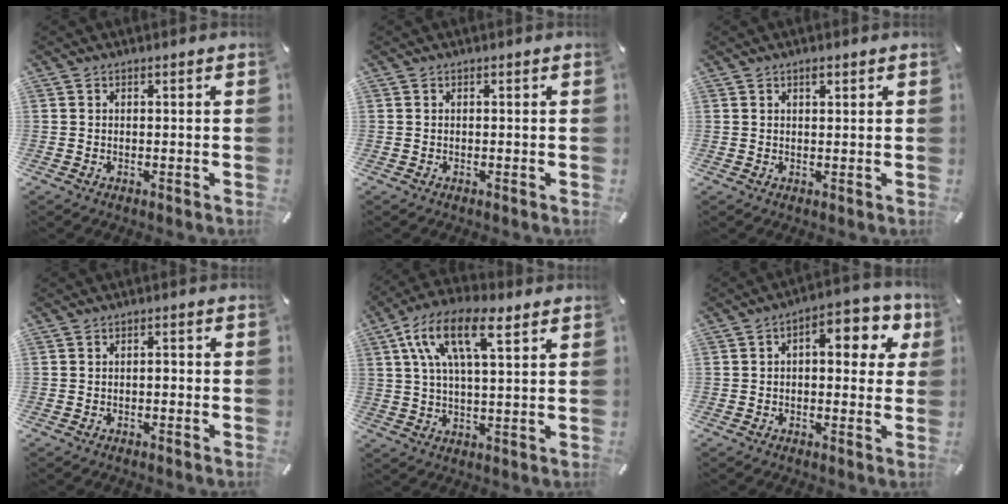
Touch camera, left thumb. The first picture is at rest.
{"total": 0.0}
{"total": 1.2, "force": [0.8, 0.4, 0.9], "torque": [-0.019, 0.000, 0.014]}
{"total": 1.3, "force": [-0.5, 0.7, 1.0], "torque": [-0.021, 0.004, -0.011]}
{"total": 13.6, "force": [6.6, 5.5, 10.5], "torque": [-0.228, -0.009, 0.114]}
{"total": 9.7, "force": [2.7, 5.1, 7.9], "torque": [-0.098, -0.014, 0.038]}